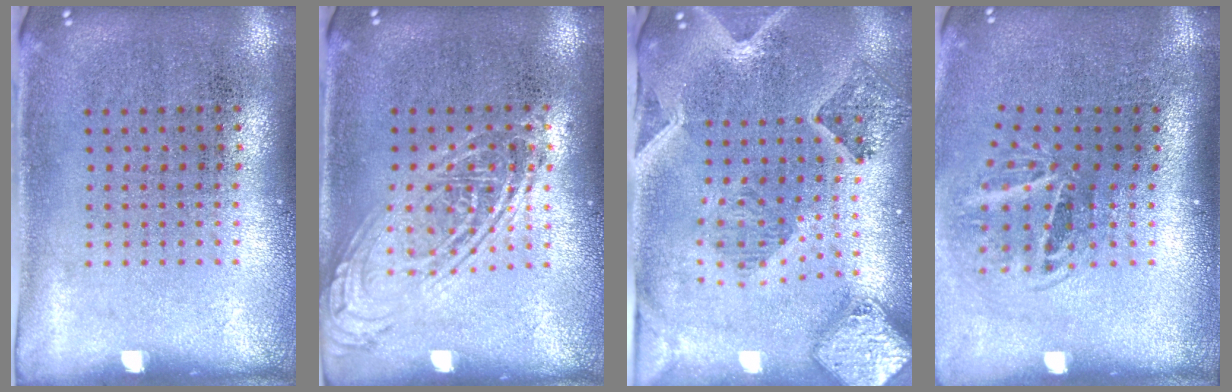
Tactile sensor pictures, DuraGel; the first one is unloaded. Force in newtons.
{"total": 2.4, "press": 2.4, "slide": 0.2}
{"total": 2.1, "press": 1.9, "slide": 0.7}
{"total": 2.0, "press": 1.3, "slide": 1.5}